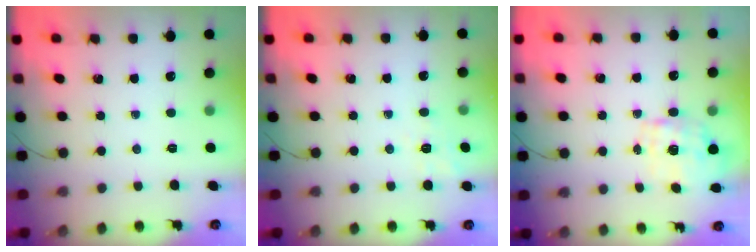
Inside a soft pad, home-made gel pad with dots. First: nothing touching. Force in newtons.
{"total": 2.2, "press": 0.8, "slide": 2.1}
{"total": 1.7, "press": 1.5, "slide": 0.6}